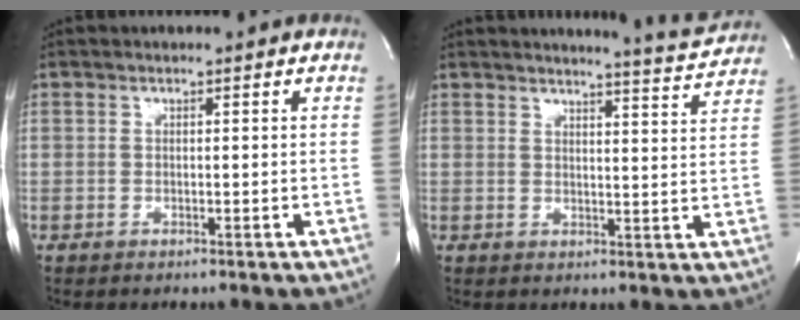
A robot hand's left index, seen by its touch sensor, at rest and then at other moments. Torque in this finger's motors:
{"motor_torque": [0.88, -0.91, 0.26, 0.01]}